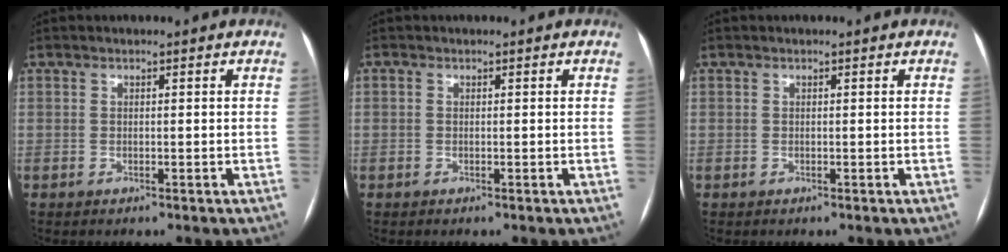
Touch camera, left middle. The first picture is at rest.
{"total": 0.0}
{"total": 0.0}